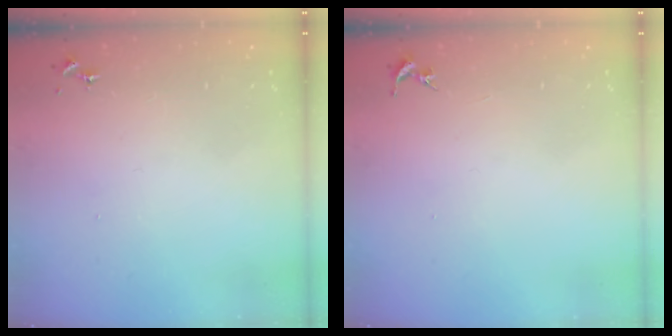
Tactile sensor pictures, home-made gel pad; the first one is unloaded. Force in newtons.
{"total": 0.0}